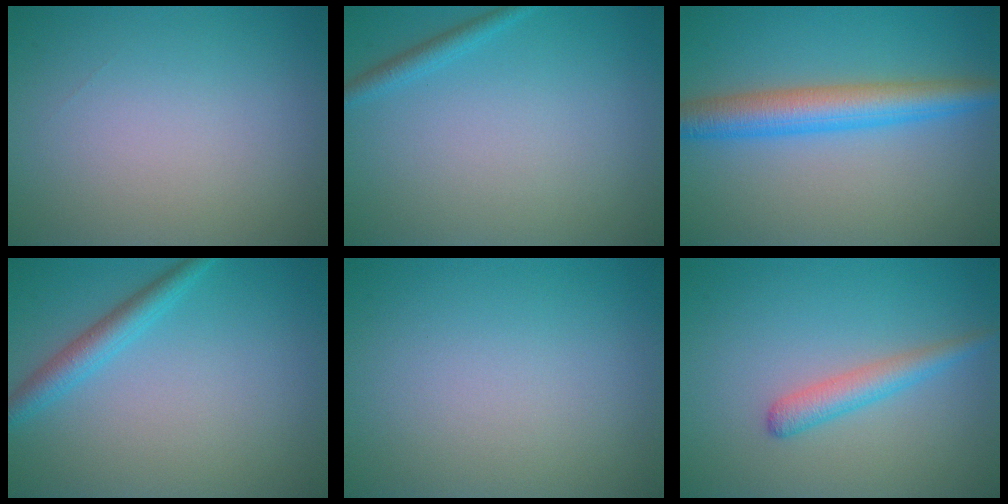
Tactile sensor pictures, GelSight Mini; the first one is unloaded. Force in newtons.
{"total": 1.3, "press": 1.3, "slide": 0.1}
{"total": 5.3, "press": 5.3, "slide": 0.2}
{"total": 2.6, "press": 2.5, "slide": 0.1}
{"total": 0.0}
{"total": 2.4, "press": 2.3, "slide": 0.1}